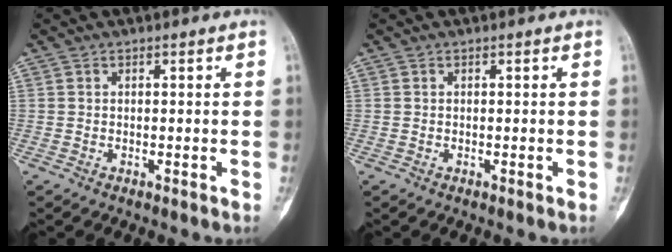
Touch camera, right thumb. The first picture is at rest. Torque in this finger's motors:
{"motor_torque": [0.48, 0.34, -0.03, -0.45, -0.01]}